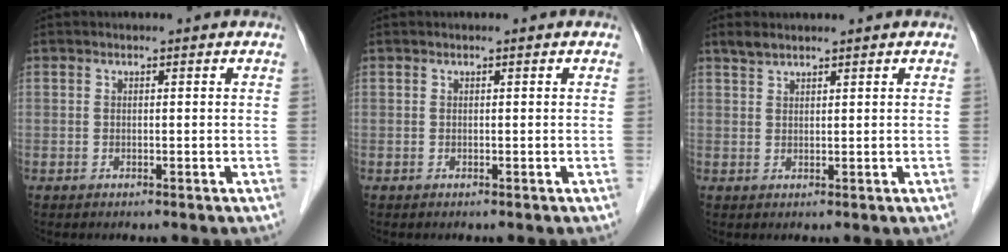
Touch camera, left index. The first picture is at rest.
{"total": 0.0}
{"total": 1.8, "force": [1.6, 0.2, 0.6], "torque": [-0.016, 0.010, 0.038]}